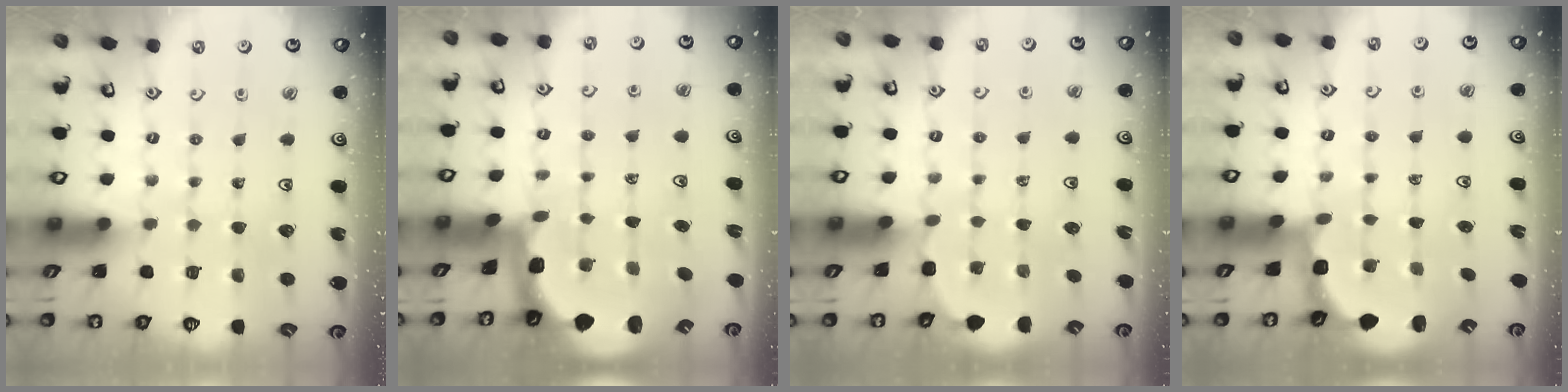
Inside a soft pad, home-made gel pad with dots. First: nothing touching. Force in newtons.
{"total": 2.4, "press": 2.1, "slide": 1.2}
{"total": 2.4, "press": 1.0, "slide": 2.1}
{"total": 3.0, "press": 2.6, "slide": 1.5}